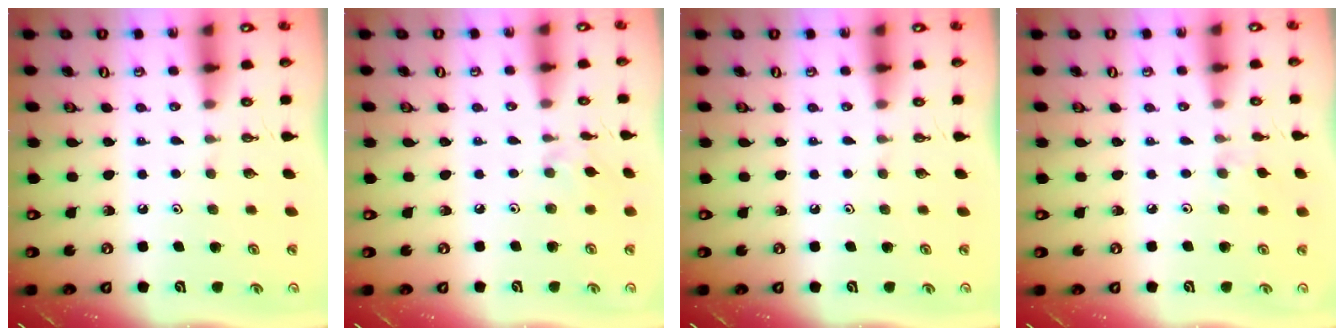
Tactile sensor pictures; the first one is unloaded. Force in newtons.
{"total": 1.9, "press": 1.8, "slide": 0.6}
{"total": 0.0}
{"total": 1.9, "press": 1.9, "slide": 0.5}